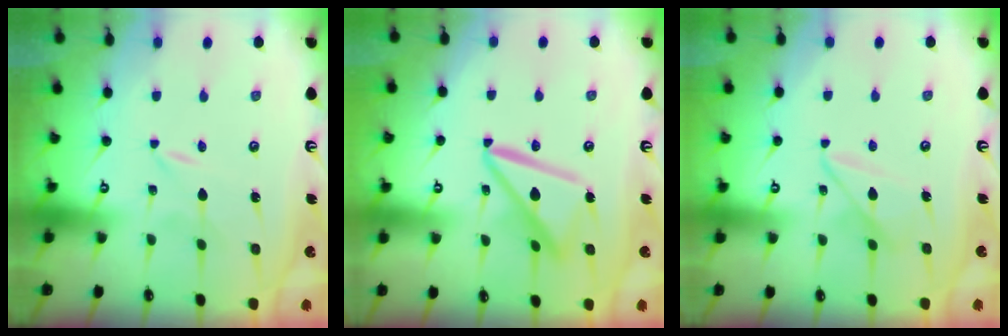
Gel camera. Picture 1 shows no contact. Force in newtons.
{"total": 14.5, "press": 14.4, "slide": 1.6}
{"total": 9.0, "press": 9.0, "slide": 0.4}